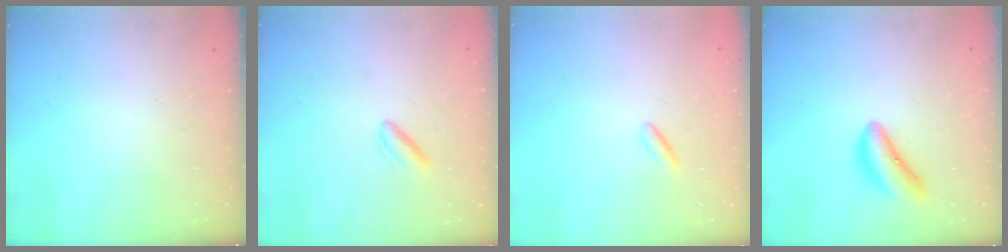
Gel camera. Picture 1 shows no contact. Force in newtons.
{"total": 2.6, "press": 2.2, "slide": 1.3}
{"total": 0.8, "press": 0.5, "slide": 0.6}
{"total": 9.5, "press": 9.4, "slide": 0.5}